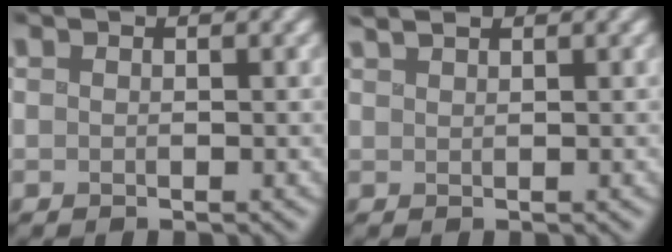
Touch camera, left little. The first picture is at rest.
{"total": 2.1, "force": [1.8, 0.6, 1.0], "torque": [0.003, 0.011, 0.009]}